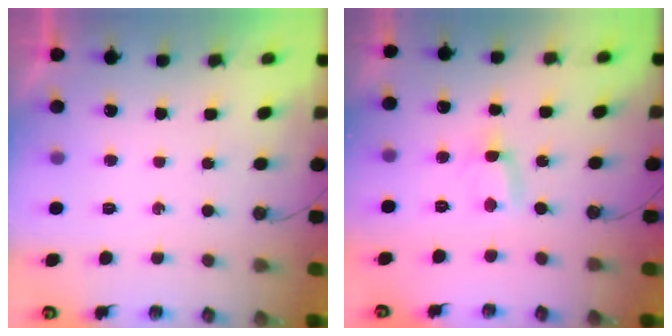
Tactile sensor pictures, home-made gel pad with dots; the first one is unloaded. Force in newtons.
{"total": 0.6, "press": 0.3, "slide": 0.5}